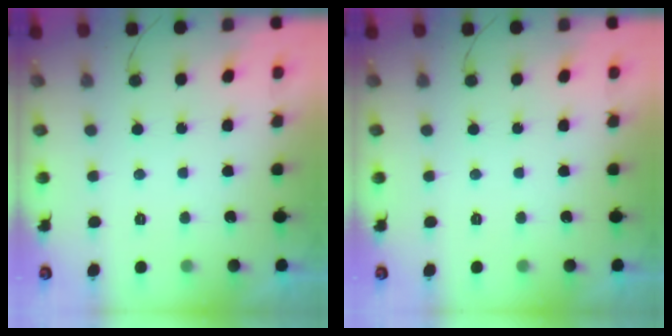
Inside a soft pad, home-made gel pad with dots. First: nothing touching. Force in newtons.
{"total": 0.0}